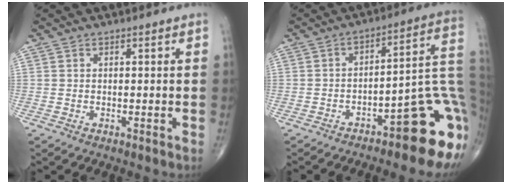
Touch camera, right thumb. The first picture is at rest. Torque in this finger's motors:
{"motor_torque": [2.60, 2.21, 1.27, -1.50, 0.40]}